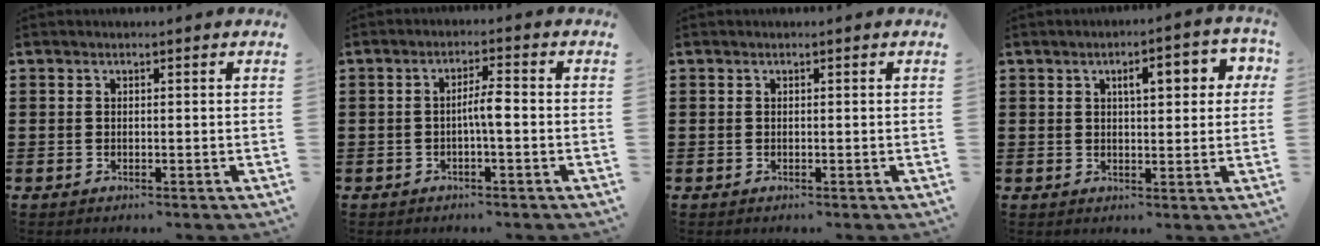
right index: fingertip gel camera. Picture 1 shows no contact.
{"total": 3.5, "force": [-0.7, 0.5, 3.4], "torque": [-0.069, 0.001, -0.017]}
{"total": 0.0}
{"total": 5.2, "force": [1.7, 1.9, 4.6], "torque": [-0.062, -0.002, 0.018]}